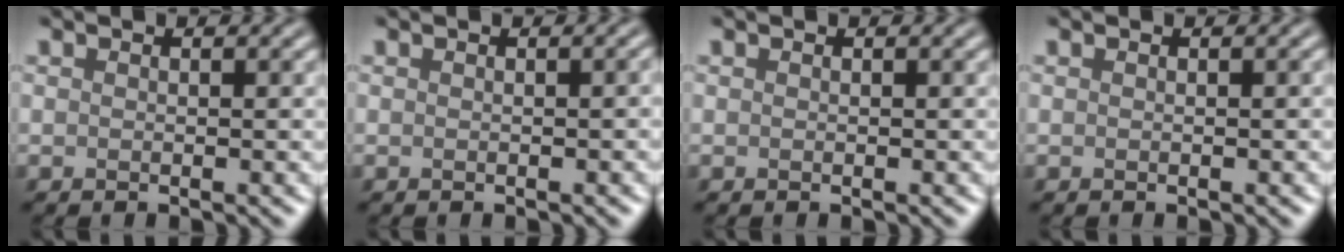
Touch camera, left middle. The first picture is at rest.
{"total": 0.6, "force": [-0.2, 0.1, 0.5], "torque": [-0.006, 0.002, 0.000]}
{"total": 0.0}
{"total": 0.0}